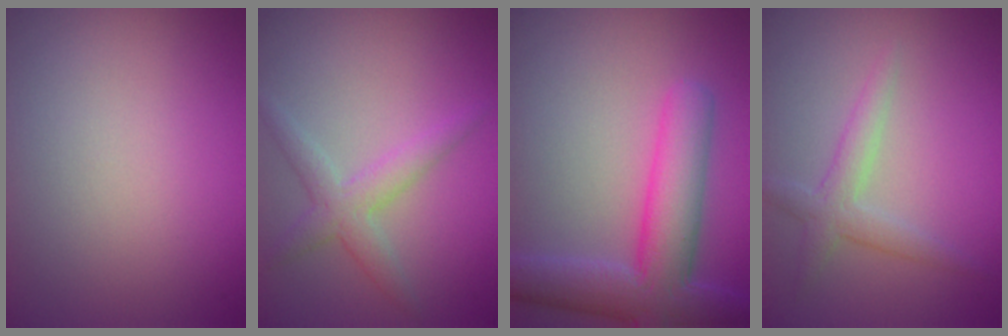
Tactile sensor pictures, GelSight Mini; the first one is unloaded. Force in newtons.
{"total": 2.7, "press": 2.7, "slide": 0.0}
{"total": 7.5, "press": 7.5, "slide": 0.4}
{"total": 2.4, "press": 2.4, "slide": 0.1}